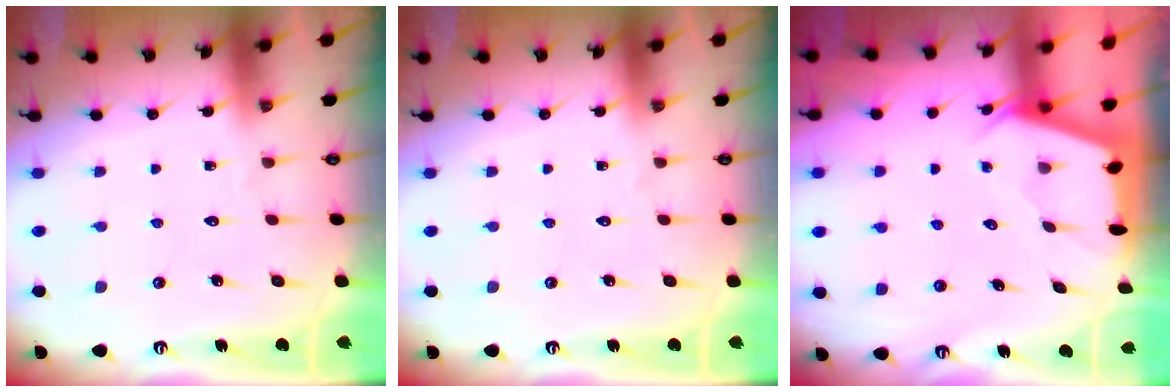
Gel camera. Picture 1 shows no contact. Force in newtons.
{"total": 0.0}
{"total": 2.1, "press": 2.0, "slide": 0.3}